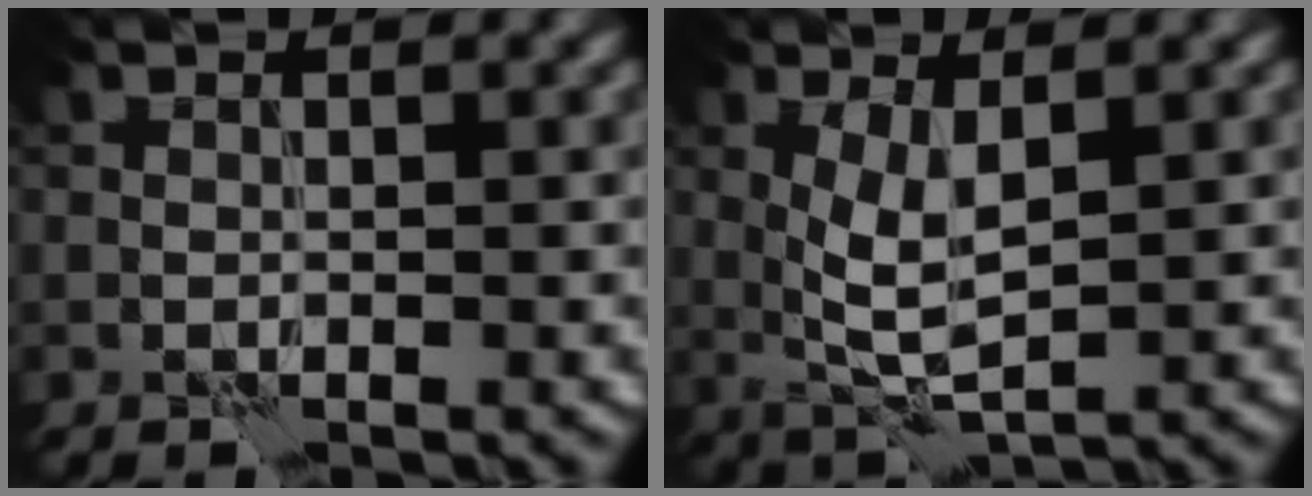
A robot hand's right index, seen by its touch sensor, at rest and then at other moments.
{"total": 3.8, "force": [1.1, 1.1, 3.4], "torque": [-0.071, -0.004, 0.026]}